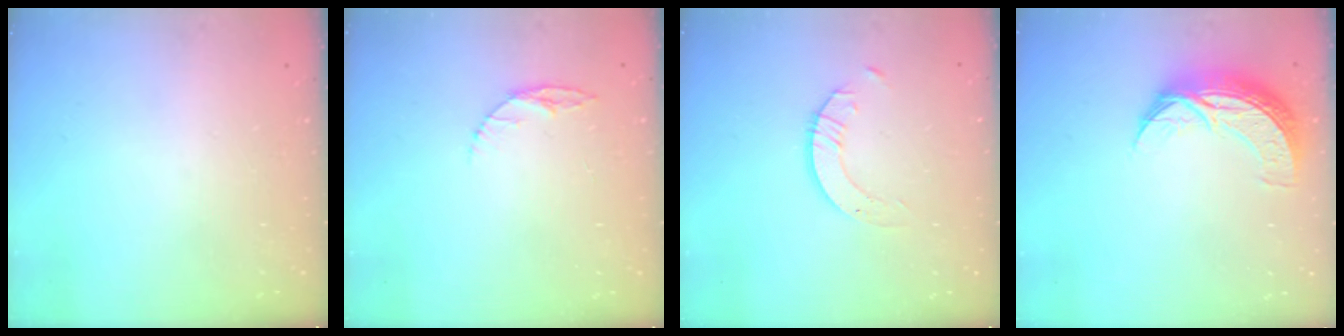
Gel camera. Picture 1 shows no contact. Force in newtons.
{"total": 5.0, "press": 5.0, "slide": 0.5}
{"total": 2.3, "press": 2.3, "slide": 0.2}
{"total": 10.1, "press": 10.1, "slide": 0.8}